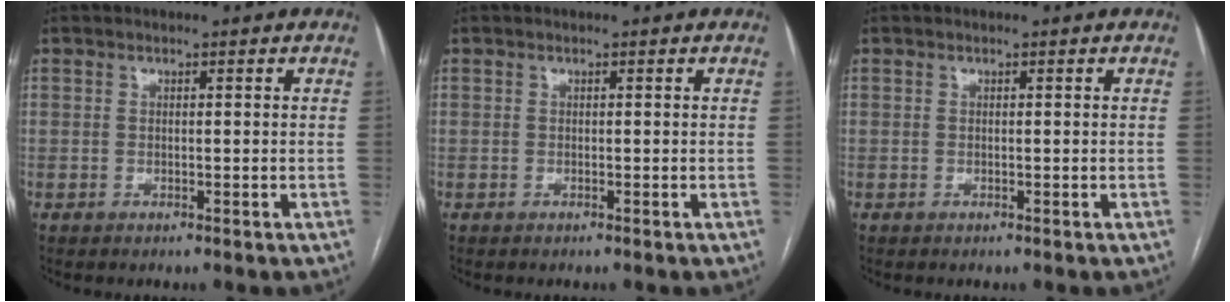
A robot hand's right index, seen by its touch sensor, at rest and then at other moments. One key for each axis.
{"total": 0.0}
{"total": 0.0}